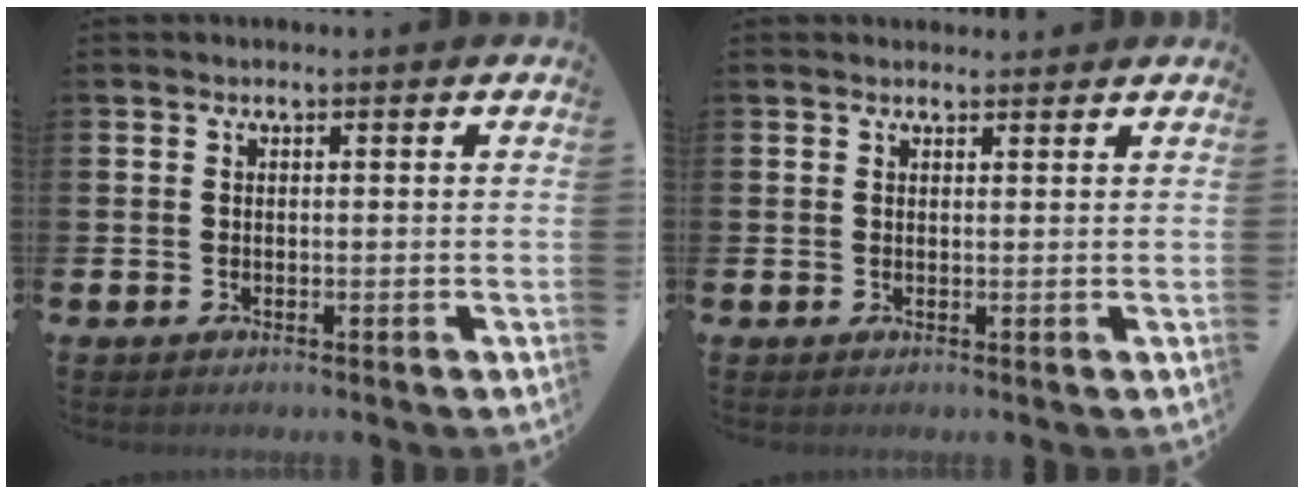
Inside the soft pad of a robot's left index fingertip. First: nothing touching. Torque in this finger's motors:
{"motor_torque": [0.53, -0.91, 0.01, 0.00]}